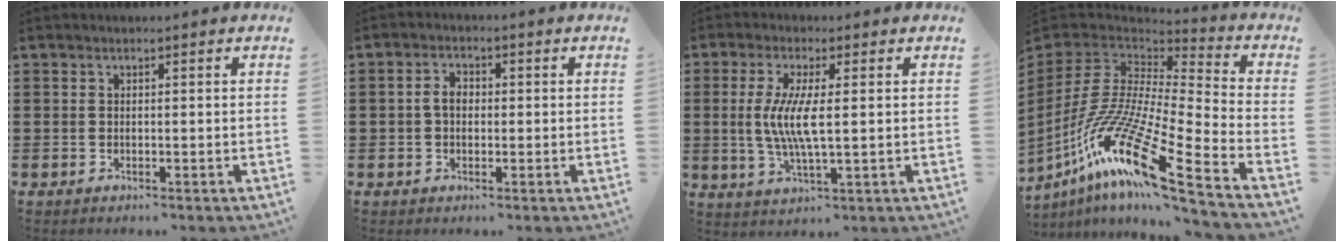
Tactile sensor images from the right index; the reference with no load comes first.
{"total": 2.9, "force": [-0.2, 1.9, 2.2], "torque": [-0.051, 0.005, -0.007]}
{"total": 6.5, "force": [0.4, 1.2, 6.4], "torque": [-0.134, -0.008, 0.001]}
{"total": 17.1, "force": [-9.8, 3.1, 13.7], "torque": [-0.308, -0.014, -0.194]}